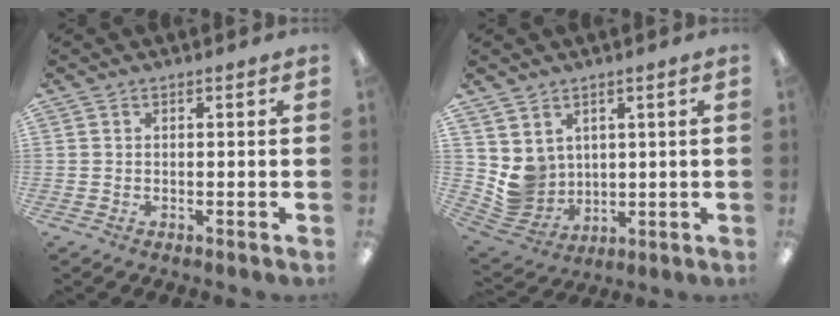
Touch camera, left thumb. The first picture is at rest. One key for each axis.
{"total": 7.3, "fx": 2.9, "fy": 6.6, "fz": 0.8, "tx": -0.048, "ty": -0.025, "tz": 0.066}